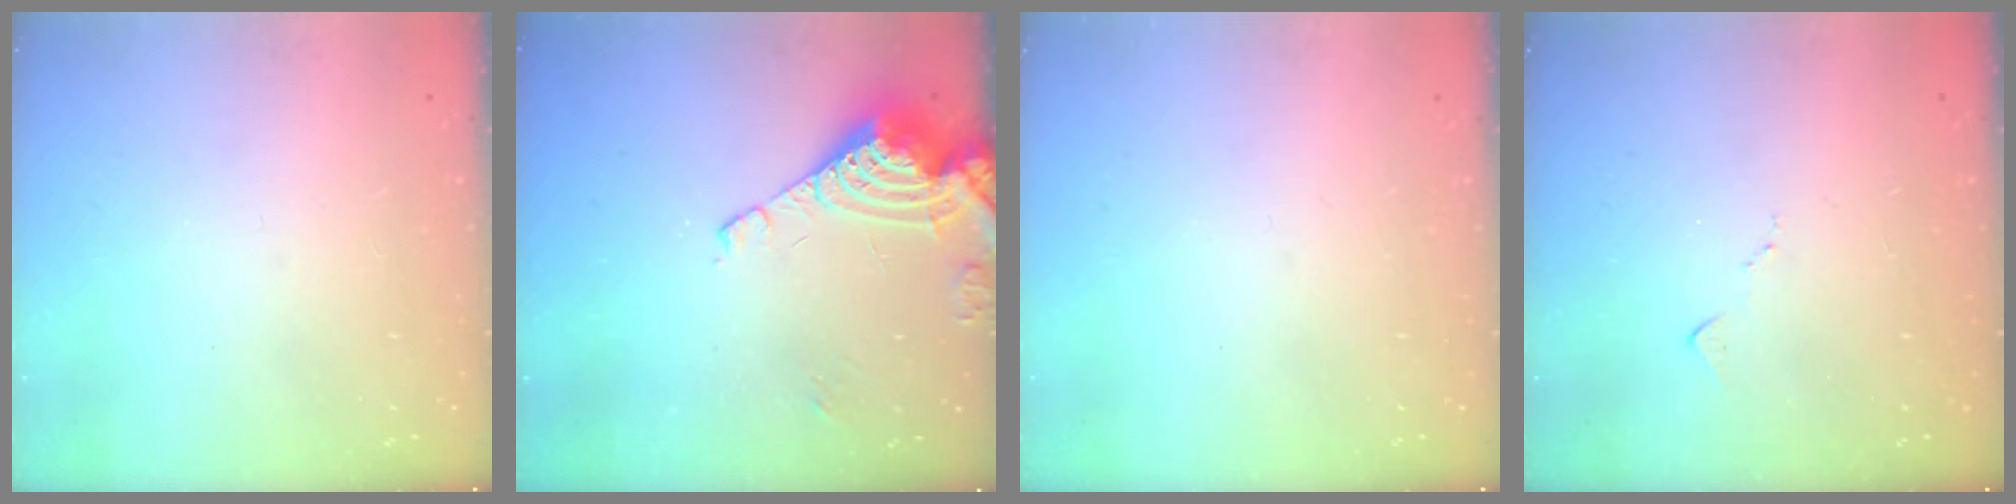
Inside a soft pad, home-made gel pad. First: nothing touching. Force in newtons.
{"total": 11.6, "press": 11.5, "slide": 1.3}
{"total": 0.0}
{"total": 5.9, "press": 5.8, "slide": 0.8}